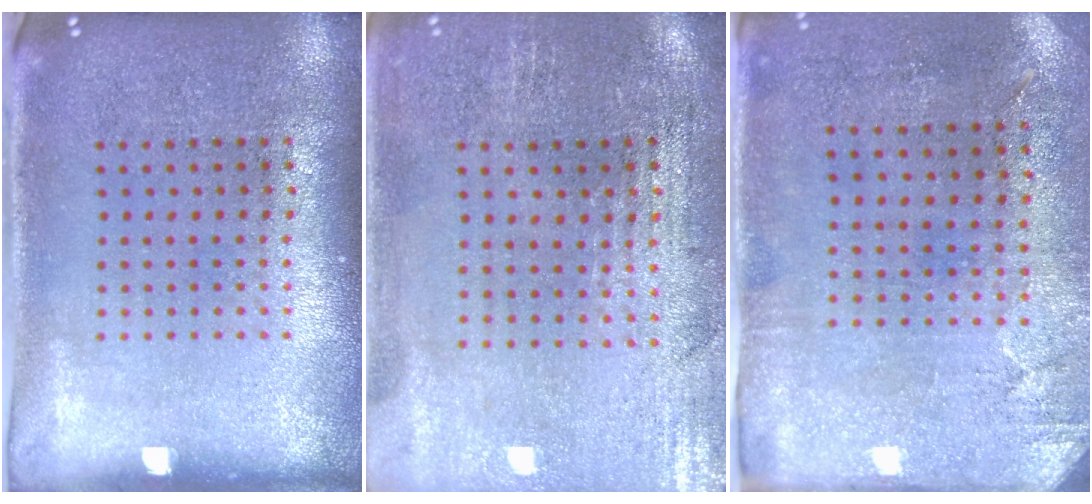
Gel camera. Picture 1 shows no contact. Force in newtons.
{"total": 0.6, "press": 0.5, "slide": 0.3}
{"total": 2.8, "press": 2.3, "slide": 1.7}